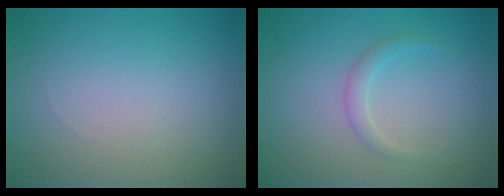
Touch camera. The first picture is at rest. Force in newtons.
{"total": 1.2, "press": 1.2, "slide": 0.0}